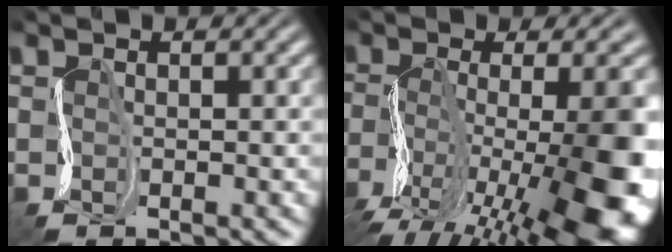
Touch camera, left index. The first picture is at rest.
{"total": 14.7, "force": [-5.6, 5.4, 12.4], "torque": [-0.210, -0.002, -0.082]}